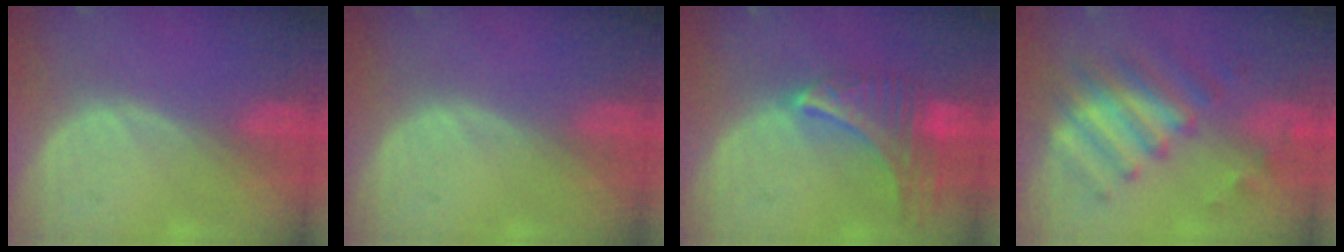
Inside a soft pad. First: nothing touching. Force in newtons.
{"total": 0.0}
{"total": 9.0, "press": 7.9, "slide": 4.3}
{"total": 8.1, "press": 7.9, "slide": 1.8}